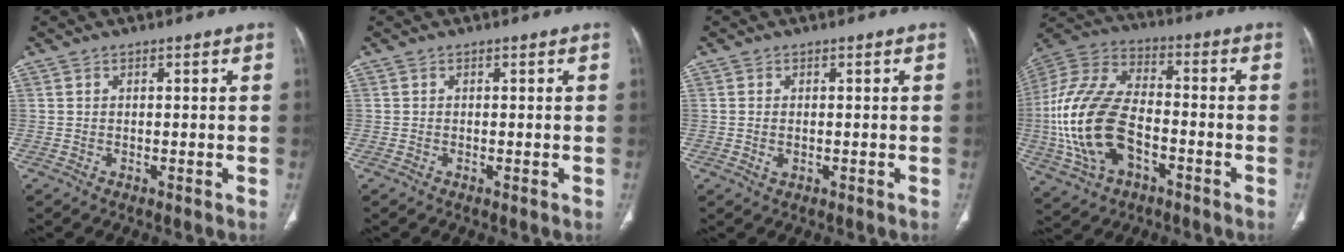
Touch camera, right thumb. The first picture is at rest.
{"total": 0.0}
{"total": 1.5, "force": [-0.2, 0.9, 1.1], "torque": [-0.027, 0.002, -0.002]}
{"total": 21.2, "force": [-4.9, 12.5, 16.4], "torque": [-0.350, 0.021, -0.089]}